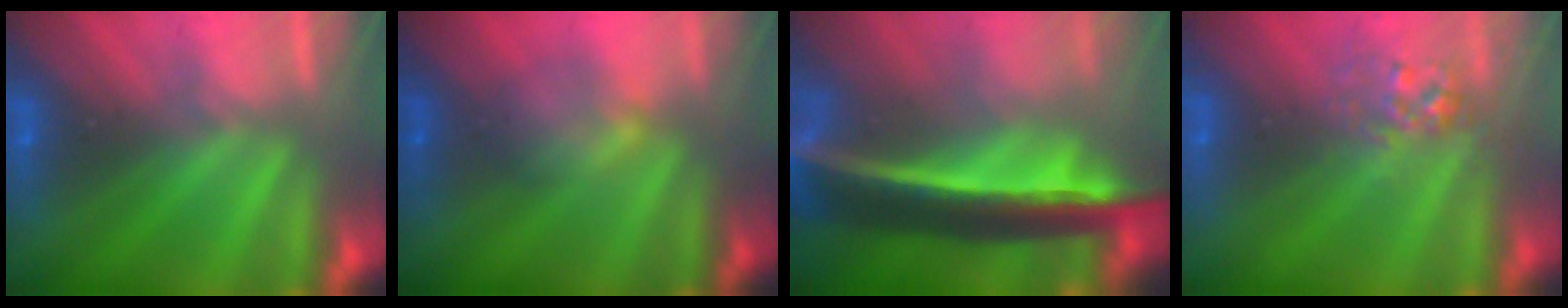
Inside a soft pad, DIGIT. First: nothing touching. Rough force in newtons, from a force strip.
{"total": 2.0}
{"total": 6.9}
{"total": 2.8}